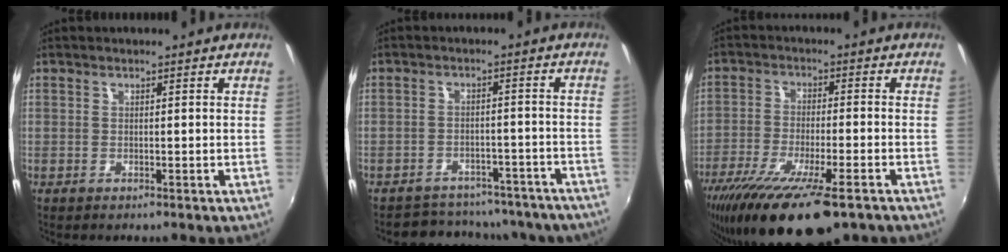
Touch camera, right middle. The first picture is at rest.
{"total": 19.9, "force": [-17.3, 7.7, 5.9], "torque": [-0.119, 0.028, -0.198]}
{"total": 19.1, "force": [-13.5, 4.2, 12.8], "torque": [-0.253, -0.067, -0.224]}